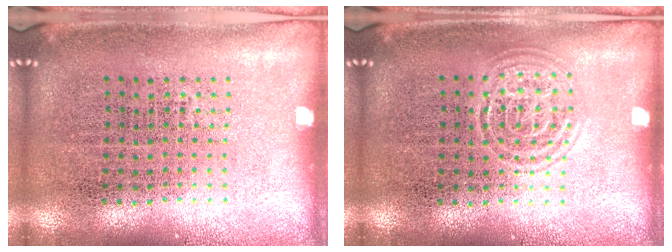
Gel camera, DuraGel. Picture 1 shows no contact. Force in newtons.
{"total": 1.4, "press": 1.3, "slide": 0.2}